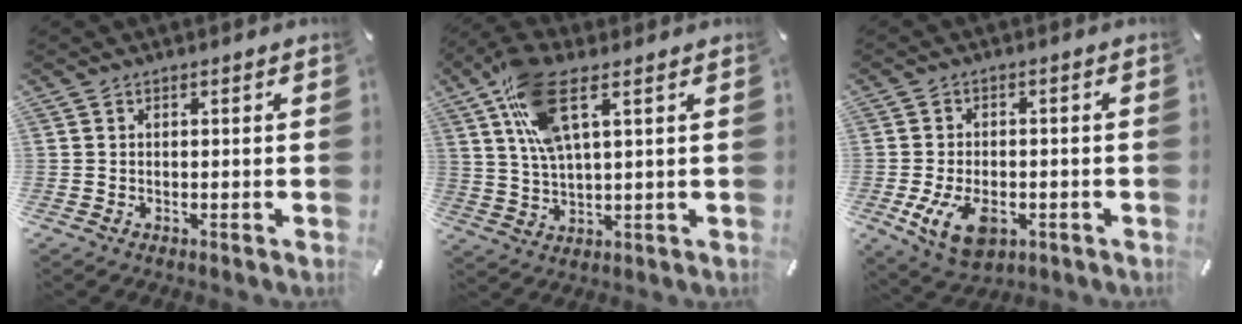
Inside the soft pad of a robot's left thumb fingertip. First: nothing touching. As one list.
[{"total": 12.9, "force": [5.9, 4.7, 10.4], "torque": [-0.206, -0.002, 0.111]}, {"total": 9.4, "force": [-2.9, 6.2, 6.4], "torque": [-0.128, -0.002, -0.052]}]